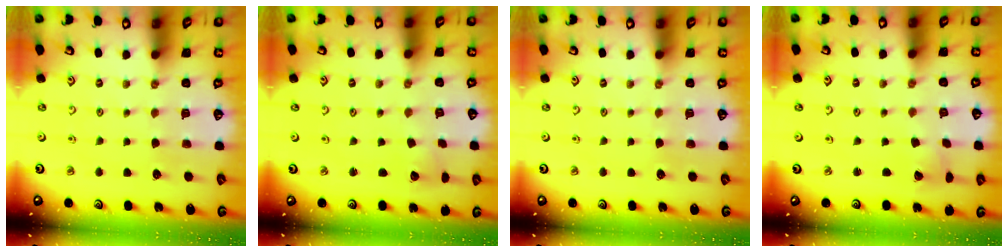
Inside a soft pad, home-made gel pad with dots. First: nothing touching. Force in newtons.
{"total": 1.3, "press": 1.3, "slide": 0.0}
{"total": 0.0}
{"total": 1.9, "press": 1.8, "slide": 0.3}